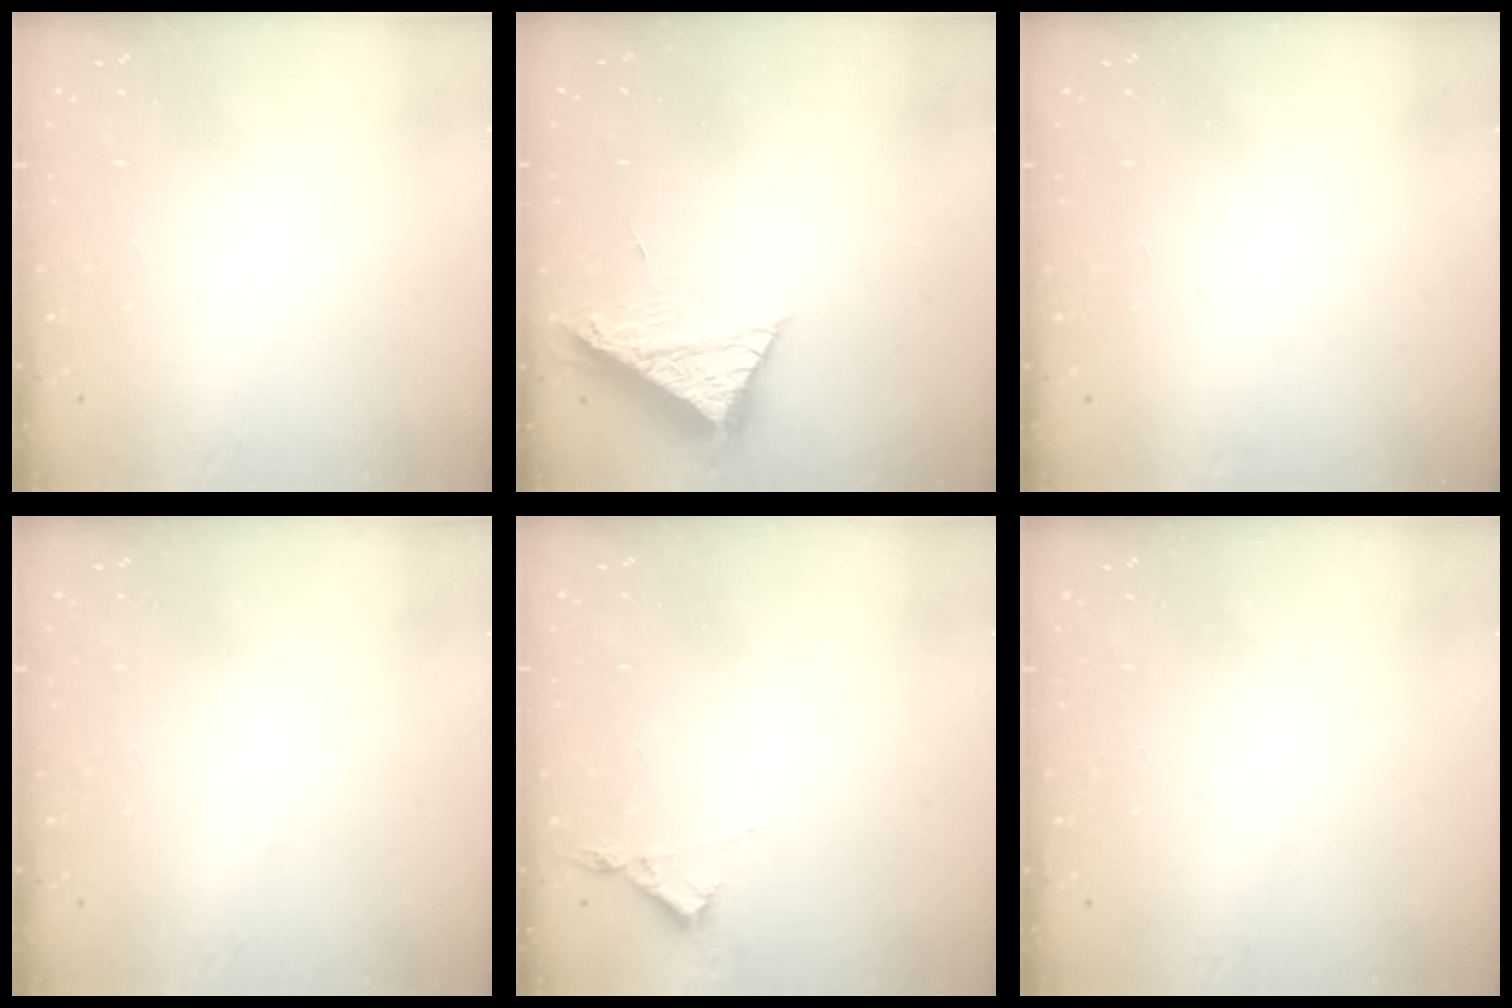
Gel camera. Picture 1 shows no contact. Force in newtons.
{"total": 7.9, "press": 7.8, "slide": 0.7}
{"total": 1.5, "press": 1.5, "slide": 0.1}
{"total": 0.0}
{"total": 3.2, "press": 3.2, "slide": 0.5}
{"total": 0.0}